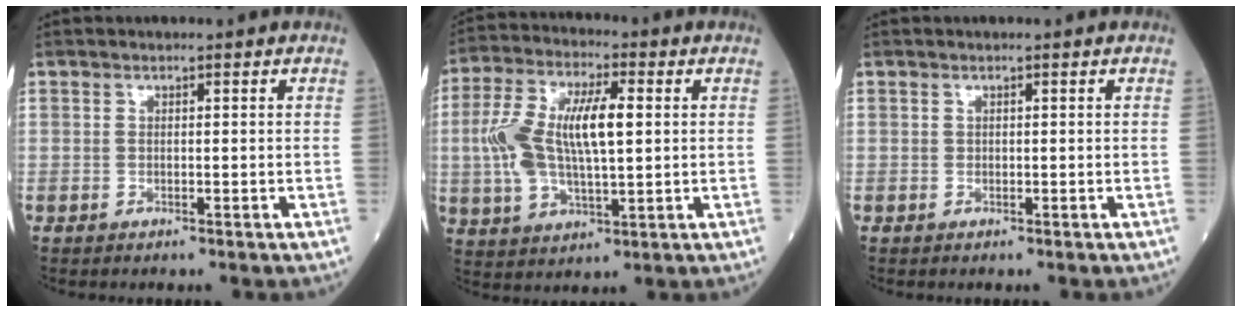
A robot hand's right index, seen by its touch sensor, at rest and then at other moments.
{"total": 13.4, "force": [1.3, 4.7, 12.5], "torque": [-0.263, 0.022, 0.026]}
{"total": 0.0}